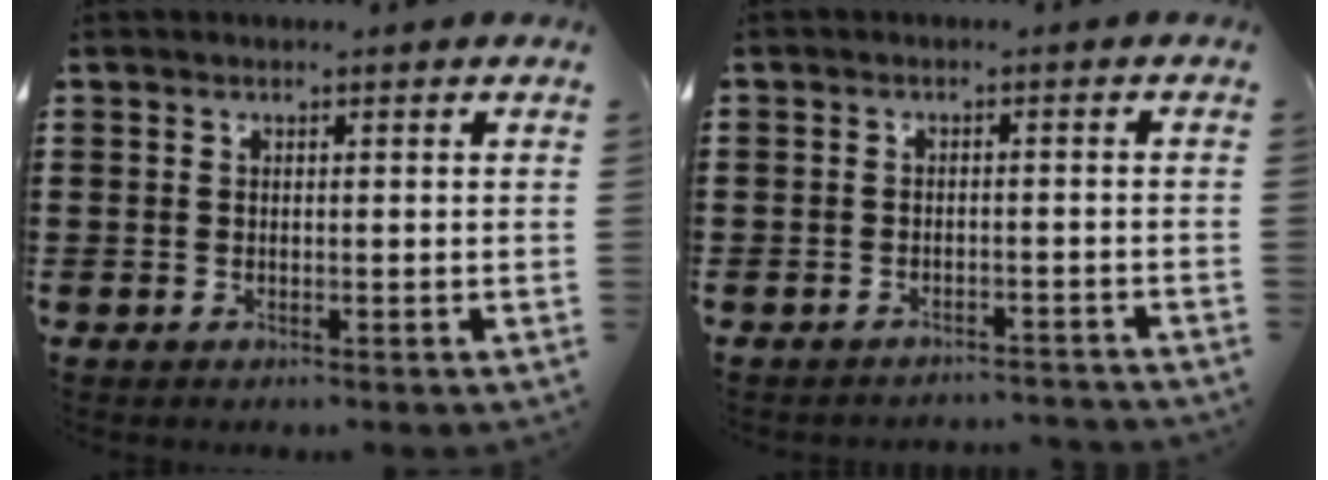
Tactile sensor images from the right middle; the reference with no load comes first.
{"total": 2.4, "force": [-2.4, 0.4, -0.2], "torque": [-0.002, 0.001, -0.053]}